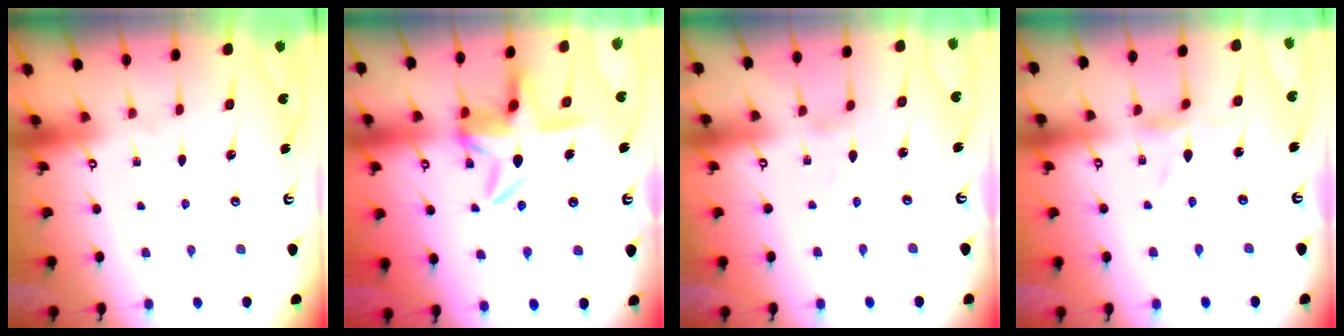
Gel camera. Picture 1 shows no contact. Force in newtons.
{"total": 11.1, "press": 11.0, "slide": 1.7}
{"total": 1.1, "press": 1.1, "slide": 0.1}
{"total": 0.8, "press": 0.8, "slide": 0.2}